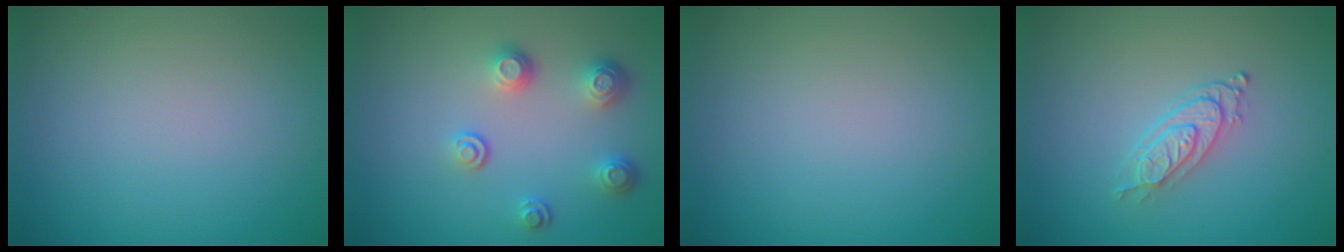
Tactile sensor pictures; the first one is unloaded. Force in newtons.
{"total": 3.2, "press": 2.5, "slide": 1.9}
{"total": 0.0}
{"total": 2.7, "press": 2.1, "slide": 1.7}